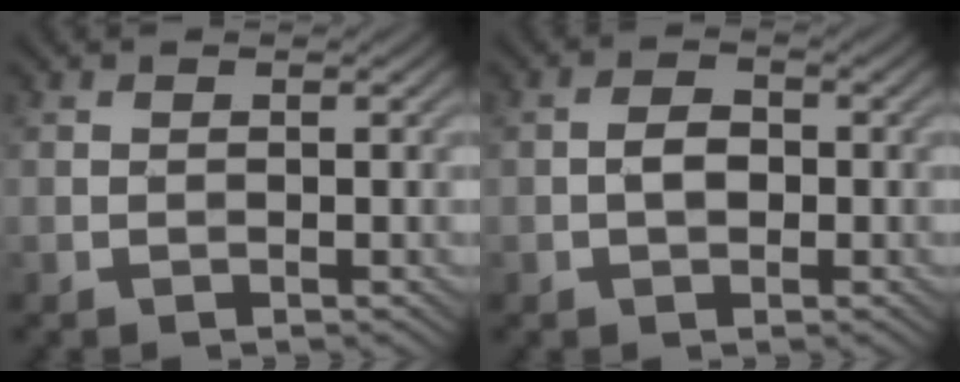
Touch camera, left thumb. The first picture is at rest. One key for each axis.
{"total": 2.5, "fx": -0.4, "fy": 1.7, "fz": 1.8, "tx": -0.036, "ty": 0.002, "tz": -0.012}